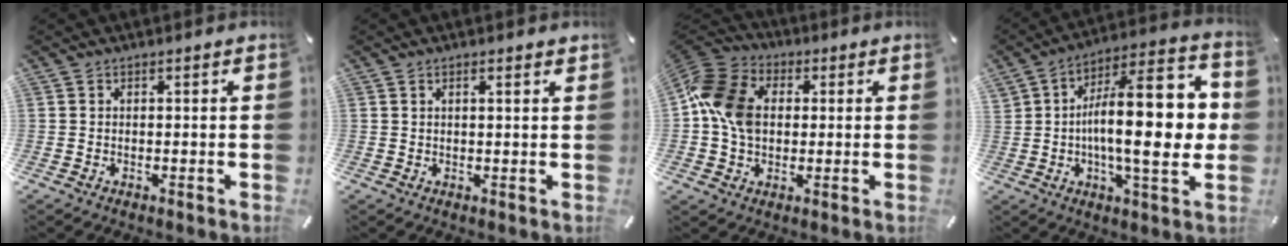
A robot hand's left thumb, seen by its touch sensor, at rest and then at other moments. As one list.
[{"total": 1.2, "force": [0.8, 0.0, 0.9], "torque": [-0.019, -0.001, 0.015]}, {"total": 12.5, "force": [0.6, 9.9, 7.7], "torque": [-0.178, 0.018, 0.010]}, {"total": 22.1, "force": [0.2, 8.2, 20.5], "torque": [-0.308, -0.005, 0.000]}]